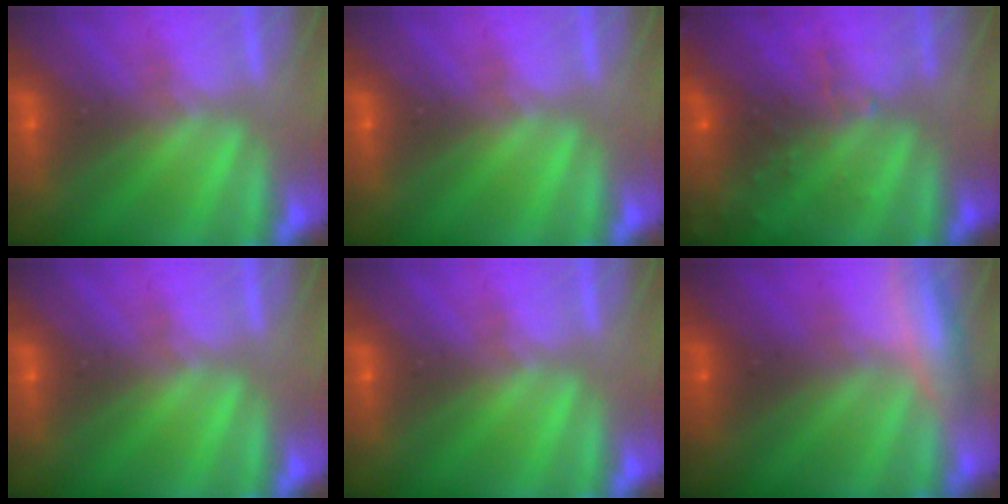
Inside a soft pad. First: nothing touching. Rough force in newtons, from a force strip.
{"total": 0.0}
{"total": 9.6}
{"total": 0.0}
{"total": 0.0}
{"total": 2.8}